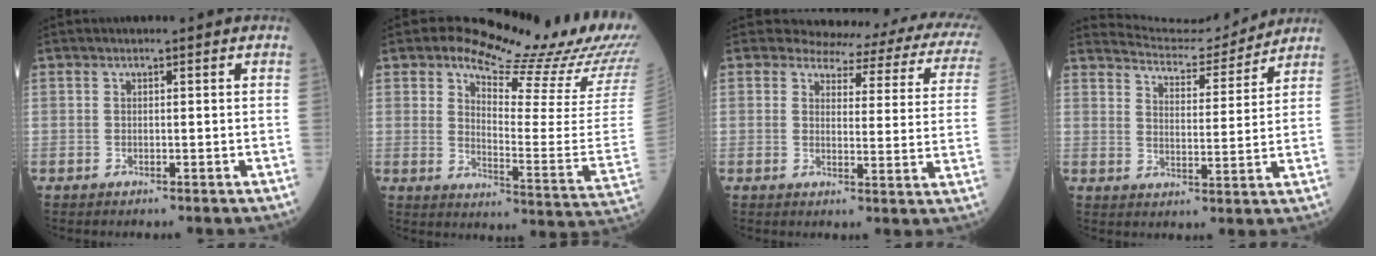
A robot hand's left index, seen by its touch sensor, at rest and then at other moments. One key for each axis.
{"total": 19.7, "fx": 17.5, "fy": 3.4, "fz": 8.6, "tx": -0.128, "ty": -0.090, "tz": 0.205}
{"total": 15.9, "fx": 14.2, "fy": 4.8, "fz": 5.4, "tx": -0.044, "ty": -0.047, "tz": 0.128}
{"total": 9.6, "fx": 9.6, "fy": 0.1, "fz": 0.4, "tx": -0.017, "ty": 0.001, "tz": 0.145}